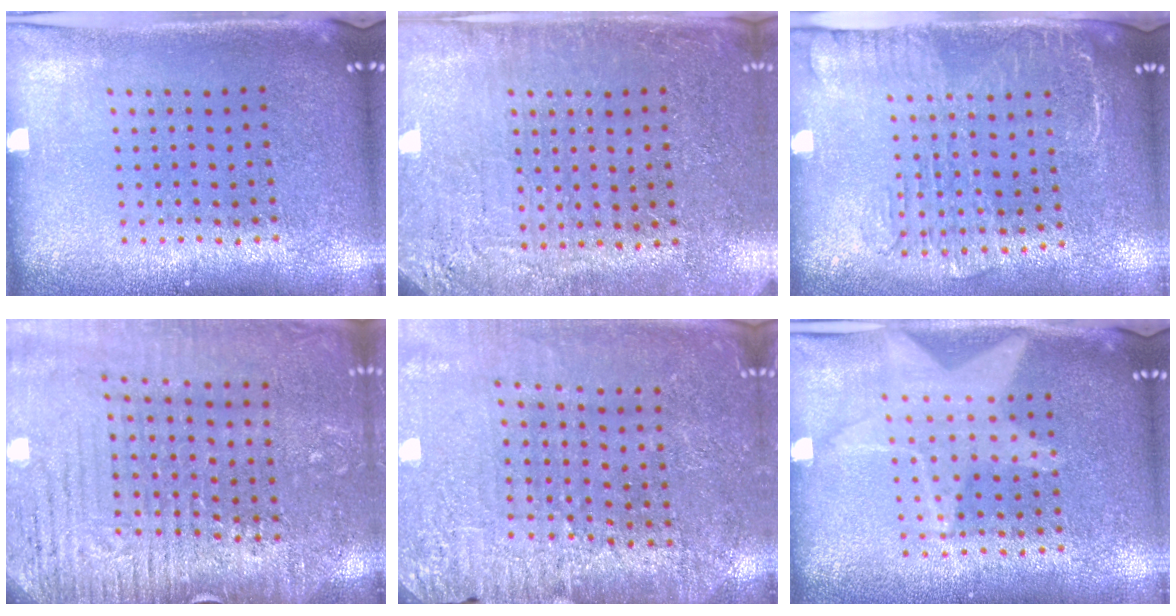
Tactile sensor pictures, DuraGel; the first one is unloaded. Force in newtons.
{"total": 2.8, "press": 2.7, "slide": 0.6}
{"total": 1.8, "press": 1.5, "slide": 0.9}
{"total": 3.7, "press": 3.7, "slide": 0.5}
{"total": 2.9, "press": 2.9, "slide": 0.2}
{"total": 1.0, "press": 1.0, "slide": 0.2}